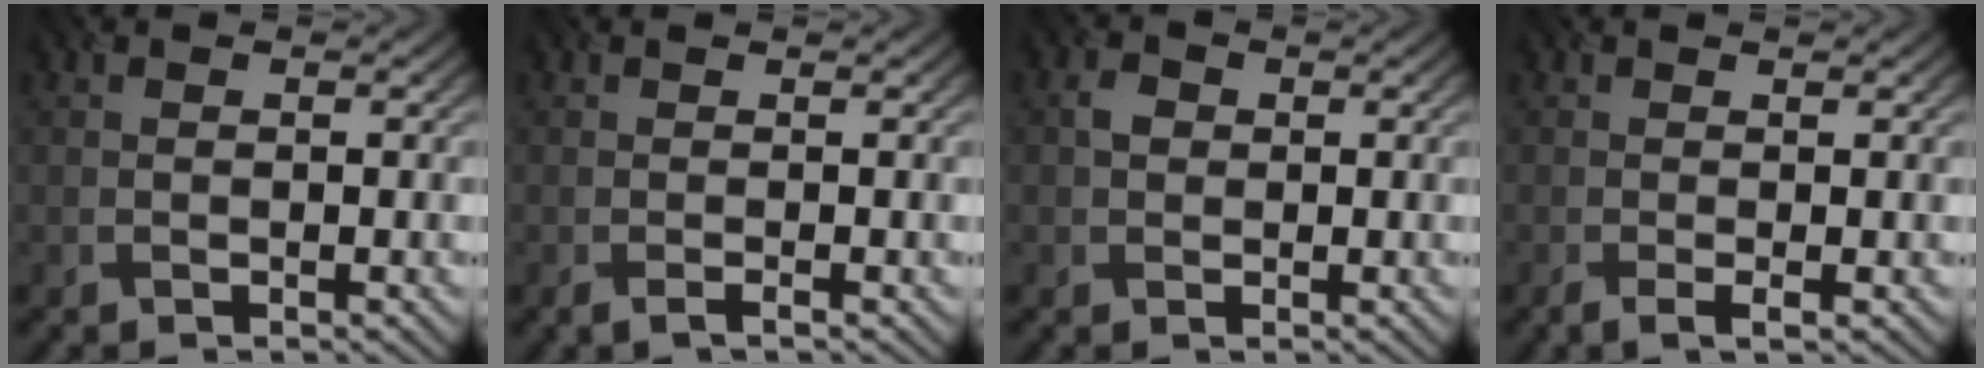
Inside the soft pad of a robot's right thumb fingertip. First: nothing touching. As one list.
[{"total": 1.1, "force": [-0.3, 0.1, 1.0], "torque": [-0.020, -0.004, -0.008]}, {"total": 1.6, "force": [0.2, 1.4, 0.7], "torque": [-0.015, 0.002, -0.002]}, {"total": 1.6, "force": [-0.3, 0.3, 1.6], "torque": [-0.031, -0.003, -0.010]}]